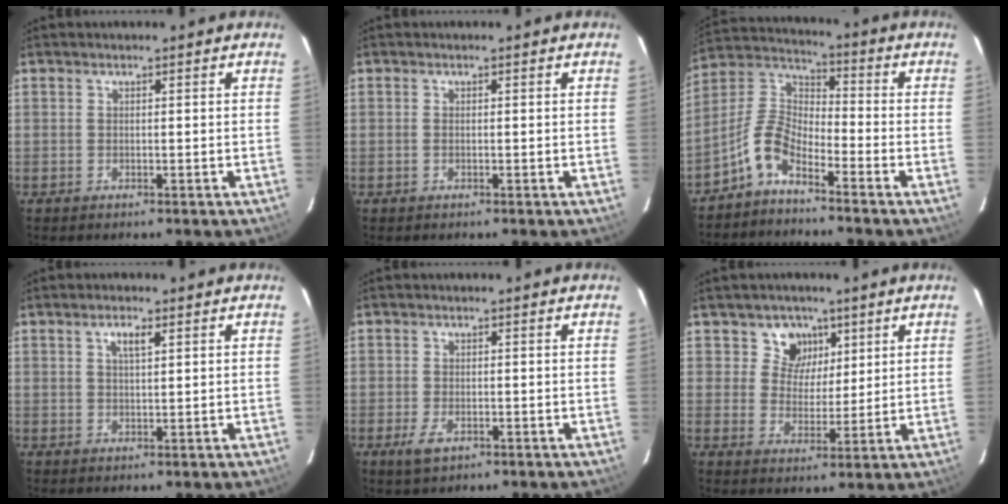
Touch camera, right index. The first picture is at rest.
{"total": 0.0}
{"total": 7.5, "force": [-5.2, 2.8, 4.6], "torque": [-0.108, 0.026, -0.118]}
{"total": 2.6, "force": [1.2, 0.8, 2.1], "torque": [-0.039, 0.005, 0.021]}
{"total": 3.5, "force": [-1.8, 1.8, 2.4], "torque": [-0.055, -0.008, -0.030]}
{"total": 6.2, "force": [3.1, 5.3, 1.0], "torque": [-0.009, -0.001, 0.052]}